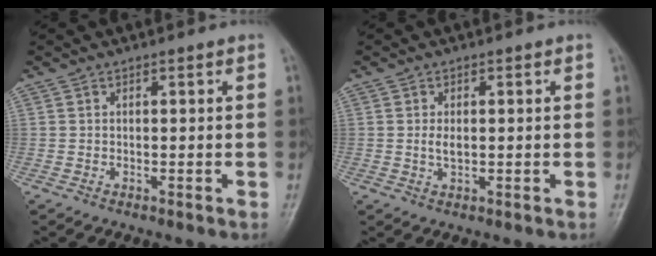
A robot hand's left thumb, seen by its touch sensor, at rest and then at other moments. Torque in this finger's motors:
{"motor_torque": [-0.04, 0.17, 0.20, 0.19, 0.01]}